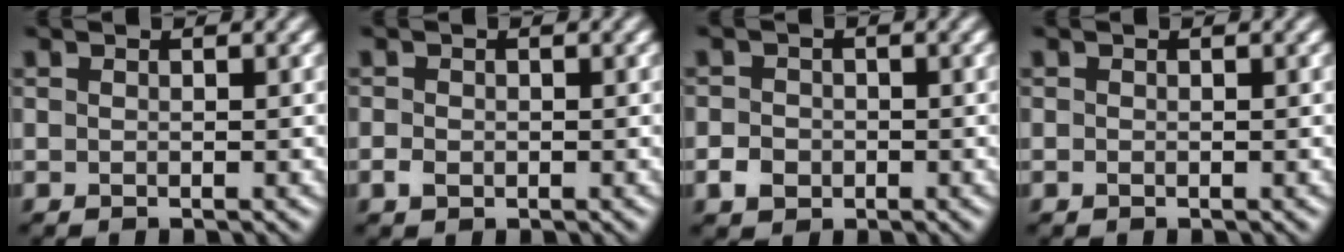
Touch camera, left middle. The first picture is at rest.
{"total": 1.0, "force": [-0.7, 0.6, 0.2], "torque": [-0.004, -0.003, -0.015]}
{"total": 2.0, "force": [-1.1, 1.5, 0.5], "torque": [-0.005, 0.001, -0.020]}
{"total": 0.0}